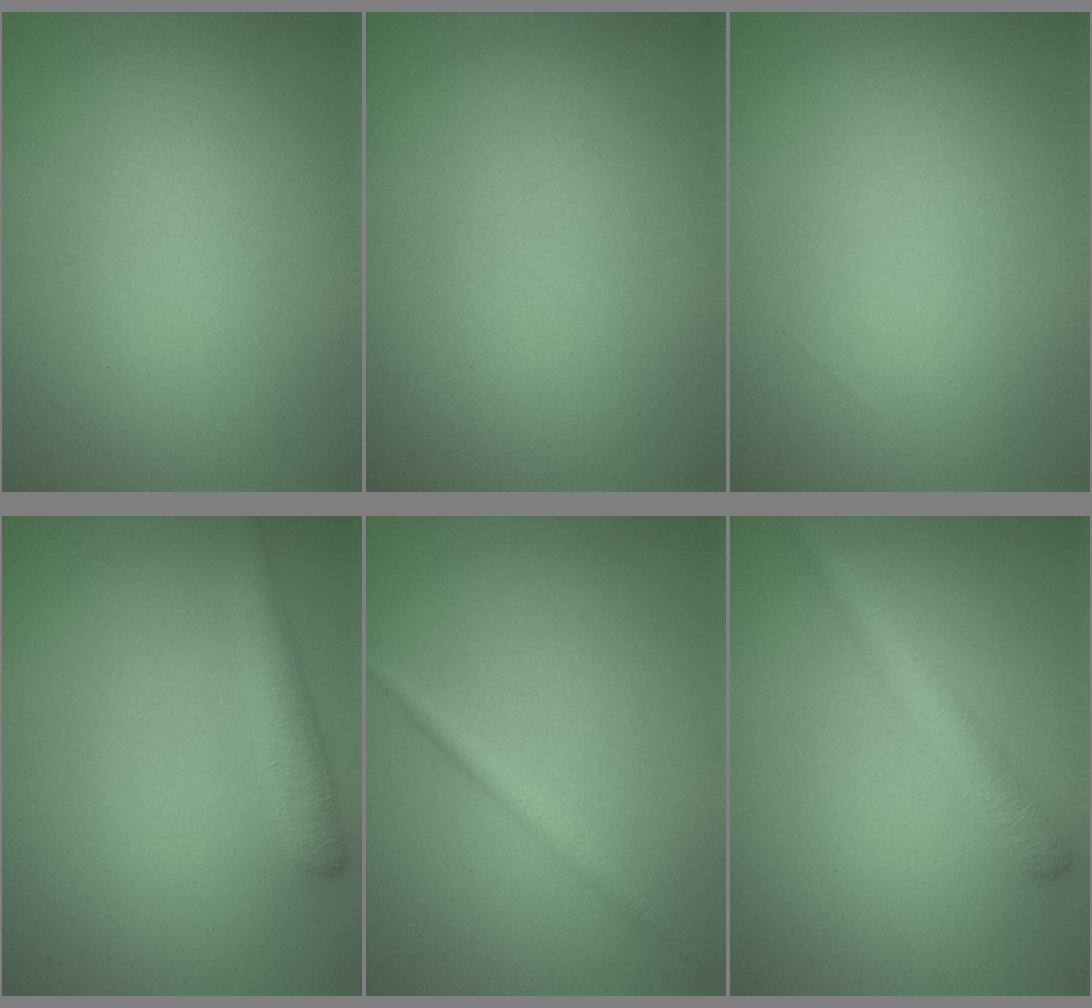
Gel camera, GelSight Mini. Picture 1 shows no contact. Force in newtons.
{"total": 0.0}
{"total": 0.0}
{"total": 2.9, "press": 2.9, "slide": 0.2}
{"total": 1.3, "press": 1.3, "slide": 0.0}
{"total": 3.1, "press": 3.1, "slide": 0.1}